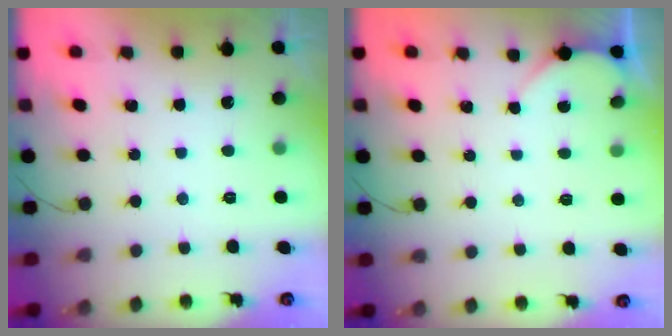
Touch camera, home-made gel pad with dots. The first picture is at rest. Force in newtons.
{"total": 1.8, "press": 1.8, "slide": 0.2}